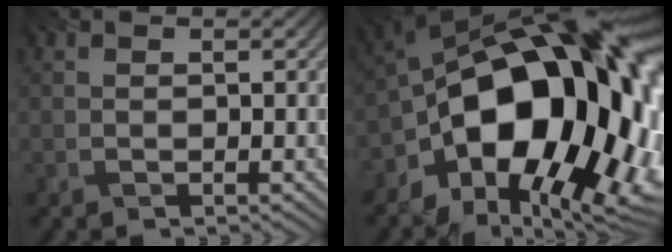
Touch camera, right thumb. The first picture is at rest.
{"total": 20.5, "force": [-3.9, 12.5, 15.8], "torque": [-0.264, -0.016, -0.060]}